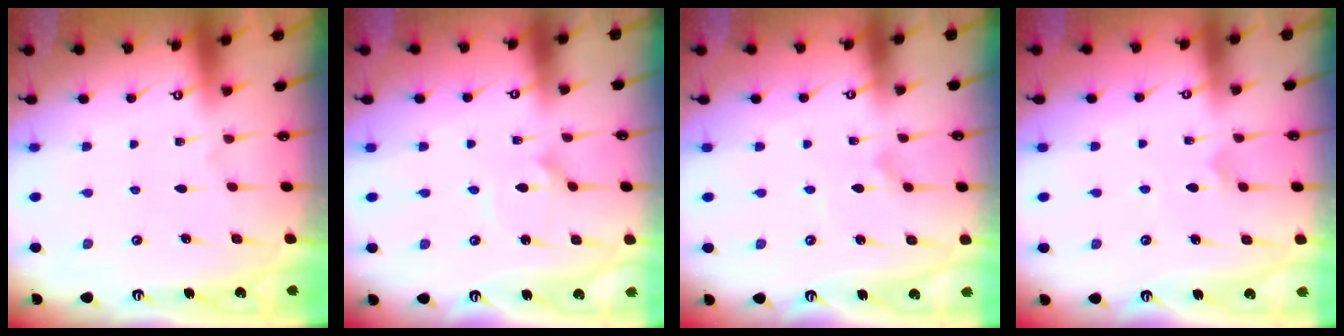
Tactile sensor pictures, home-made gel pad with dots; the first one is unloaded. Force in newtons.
{"total": 2.1, "press": 2.1, "slide": 0.1}
{"total": 0.7, "press": 0.7, "slide": 0.1}
{"total": 3.9, "press": 3.9, "slide": 0.5}